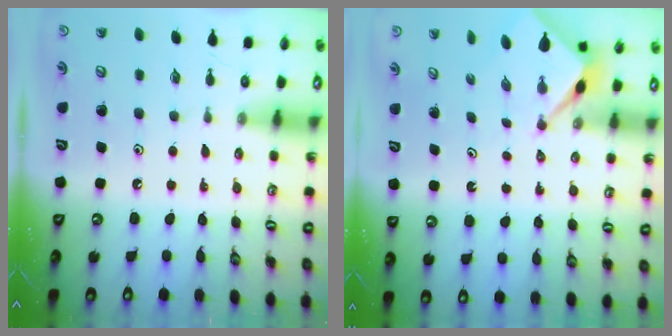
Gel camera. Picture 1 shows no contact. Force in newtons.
{"total": 2.6, "press": 2.6, "slide": 0.1}